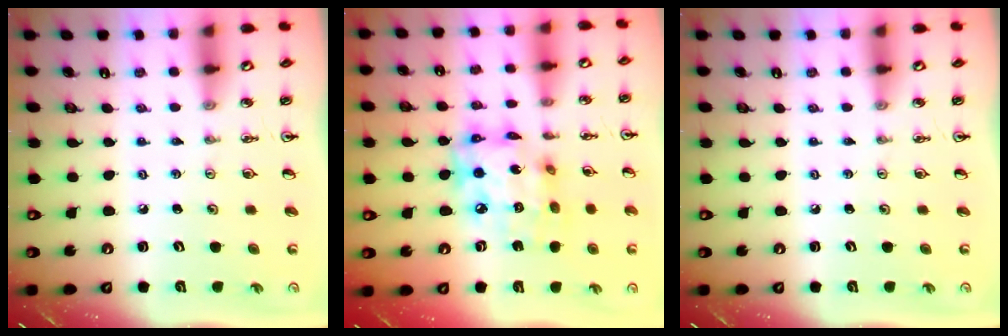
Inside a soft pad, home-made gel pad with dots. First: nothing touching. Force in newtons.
{"total": 16.0, "press": 15.9, "slide": 1.8}
{"total": 0.0}